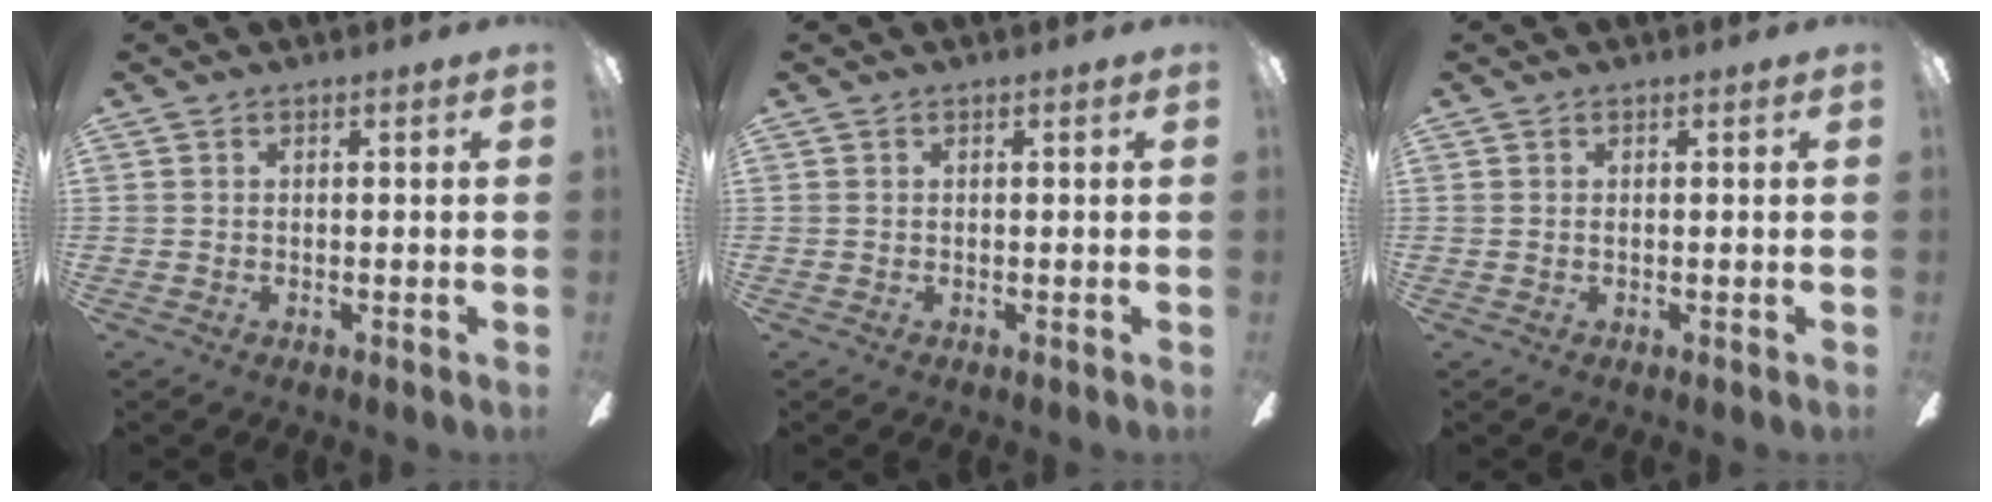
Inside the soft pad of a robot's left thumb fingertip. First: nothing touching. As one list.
[{"total": 0.0}, {"total": 0.0}]